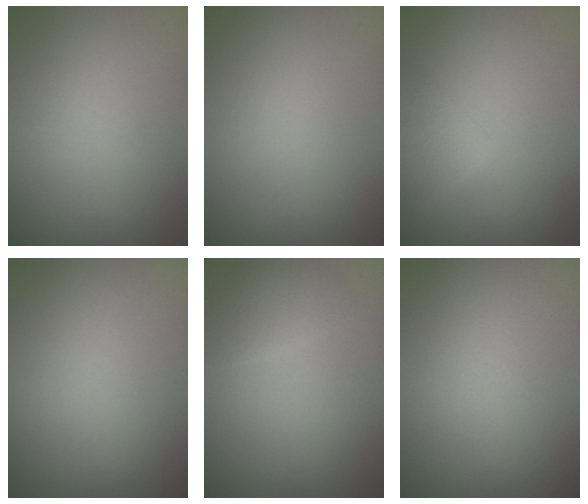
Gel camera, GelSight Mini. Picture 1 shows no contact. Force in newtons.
{"total": 0.0}
{"total": 2.7, "press": 2.7, "slide": 0.1}
{"total": 0.0}
{"total": 1.9, "press": 1.9, "slide": 0.1}
{"total": 0.0}